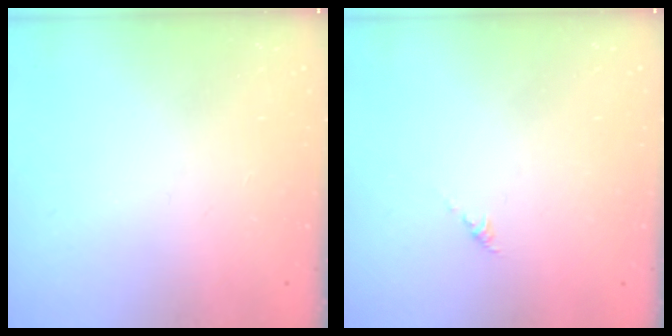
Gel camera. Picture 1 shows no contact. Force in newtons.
{"total": 0.0}